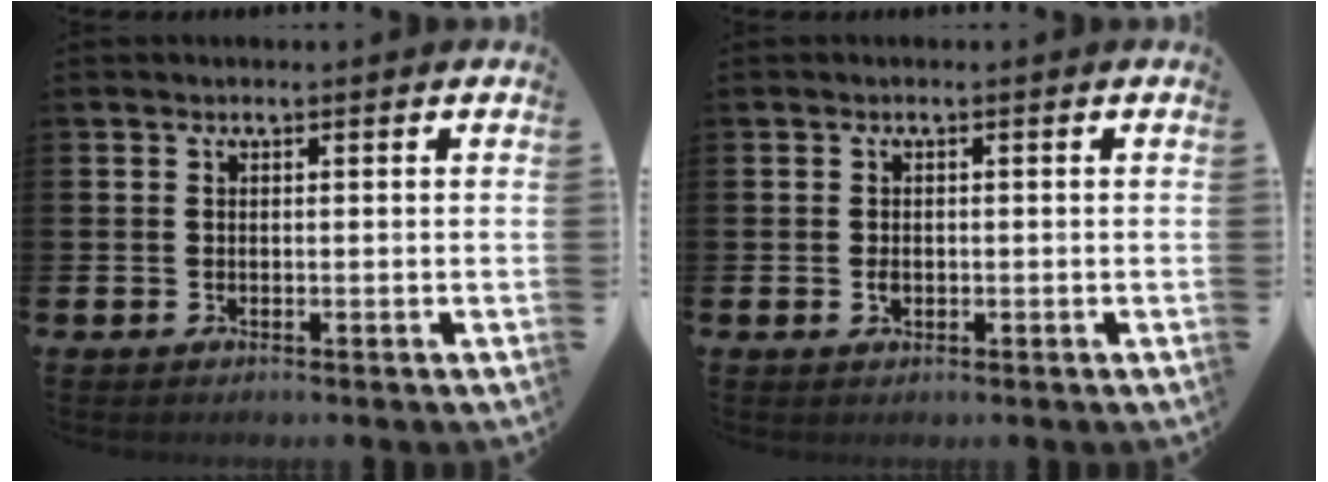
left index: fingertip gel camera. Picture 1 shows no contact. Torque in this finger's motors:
{"motor_torque": [0.16, 0.04, 0.00, 0.02]}